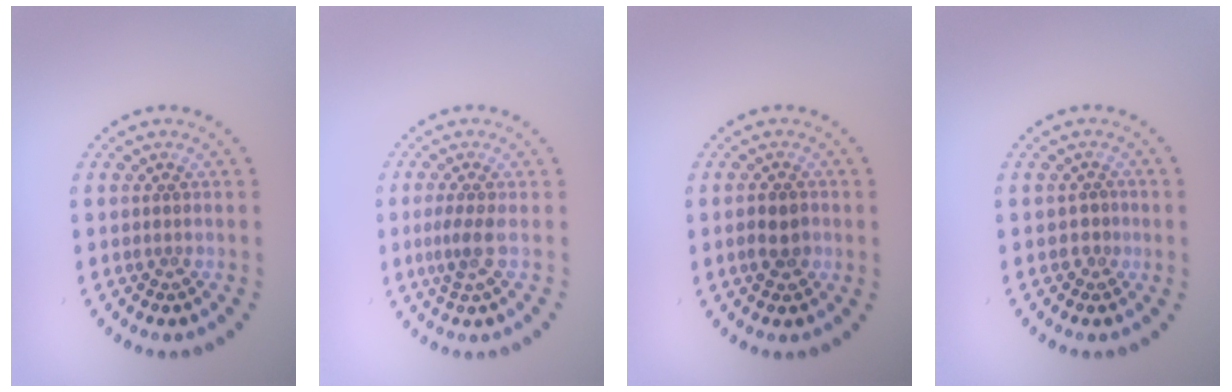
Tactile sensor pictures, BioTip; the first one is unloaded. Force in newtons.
{"total": 1.7, "press": 1.4, "slide": 0.9}
{"total": 2.2, "press": 2.1, "slide": 0.5}
{"total": 1.0, "press": 0.8, "slide": 0.6}